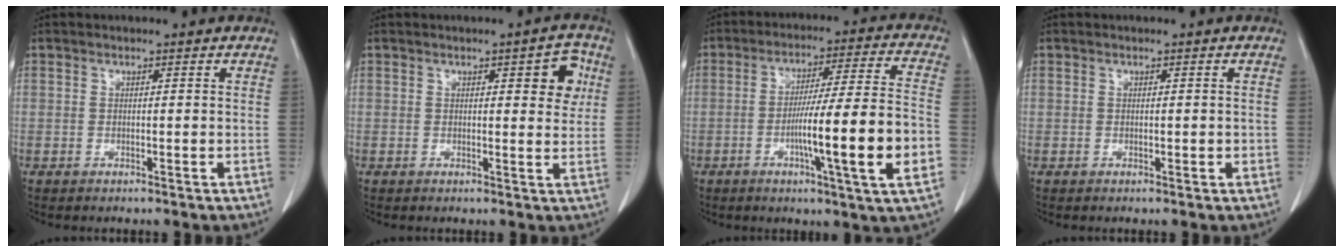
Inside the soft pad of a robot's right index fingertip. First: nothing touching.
{"total": 4.8, "force": [1.6, 1.5, 4.3], "torque": [-0.046, 0.006, 0.016]}
{"total": 16.1, "force": [-4.3, -0.3, 15.5], "torque": [-0.243, -0.001, -0.069]}
{"total": 1.1, "force": [-0.1, 0.5, 0.9], "torque": [-0.013, 0.003, 0.003]}